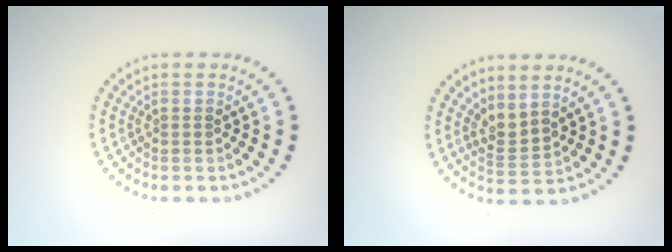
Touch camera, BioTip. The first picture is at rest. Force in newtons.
{"total": 2.1, "press": 1.4, "slide": 1.6}